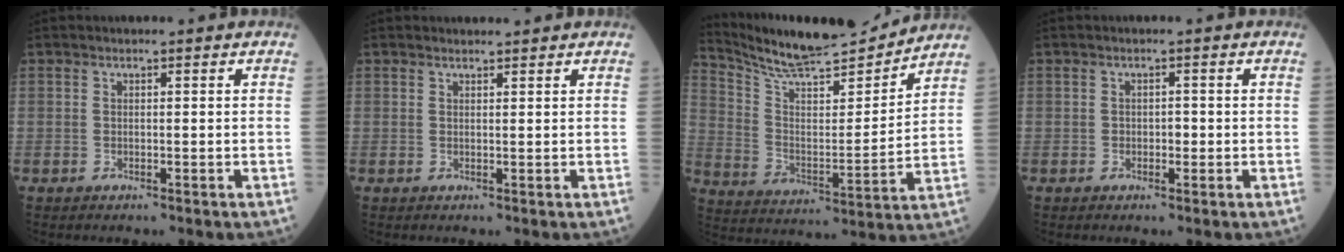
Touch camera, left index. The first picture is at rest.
{"total": 1.0, "force": [1.0, 0.1, 0.1], "torque": [-0.009, 0.003, 0.019]}
{"total": 16.9, "force": [16.0, 1.2, 5.4], "torque": [-0.107, -0.013, 0.266]}
{"total": 1.3, "force": [-0.6, 0.7, 0.8], "torque": [-0.009, -0.001, -0.010]}